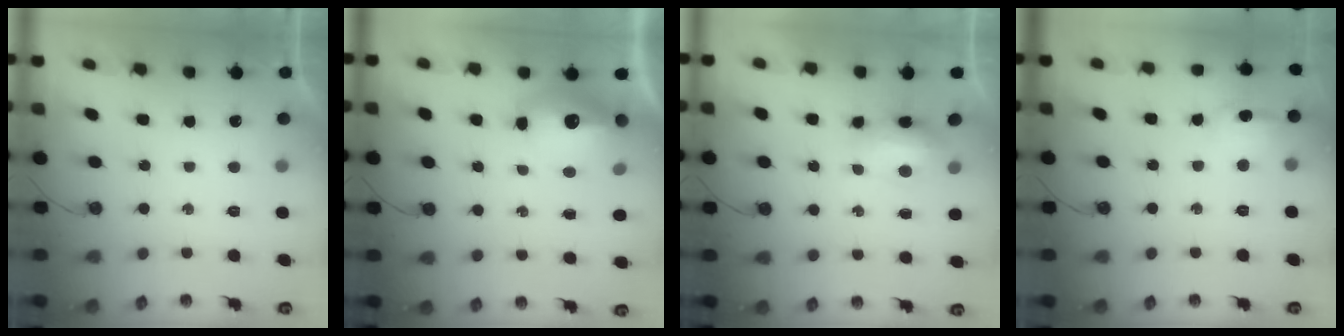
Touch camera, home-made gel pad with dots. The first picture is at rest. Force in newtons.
{"total": 15.3, "press": 15.2, "slide": 1.3}
{"total": 7.6, "press": 7.4, "slide": 1.3}
{"total": 10.2, "press": 10.2, "slide": 0.9}